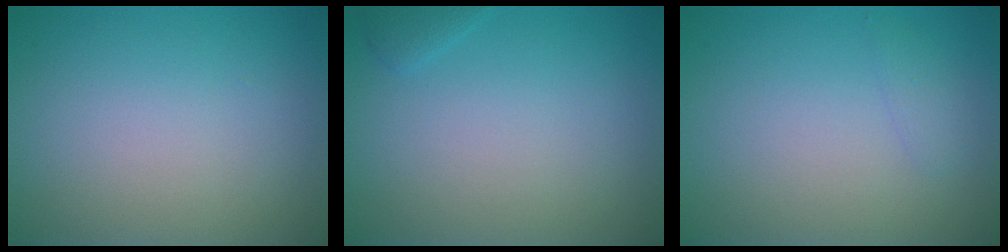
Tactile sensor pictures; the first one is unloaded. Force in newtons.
{"total": 0.7, "press": 0.7, "slide": 0.1}
{"total": 0.8, "press": 0.8, "slide": 0.0}